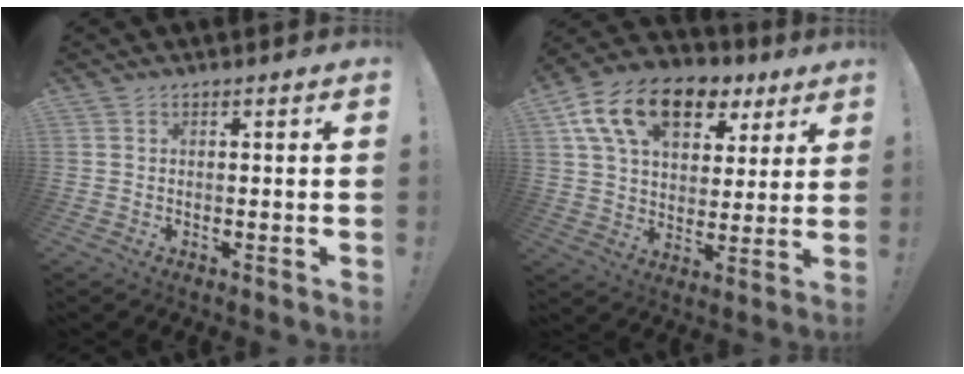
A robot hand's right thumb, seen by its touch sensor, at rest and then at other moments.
{"total": 18.2, "force": [9.3, 11.2, 10.9], "torque": [-0.187, -0.034, 0.170]}